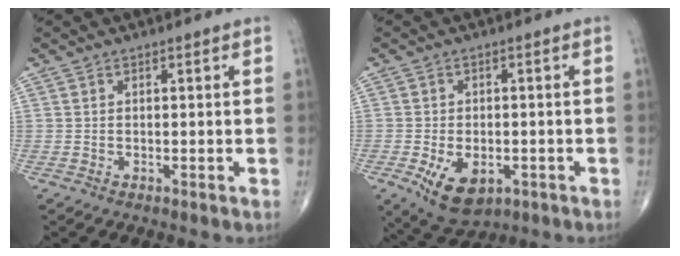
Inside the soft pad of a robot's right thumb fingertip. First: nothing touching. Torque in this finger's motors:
{"motor_torque": [0.10, 0.36, 0.52, 0.24, 0.06]}